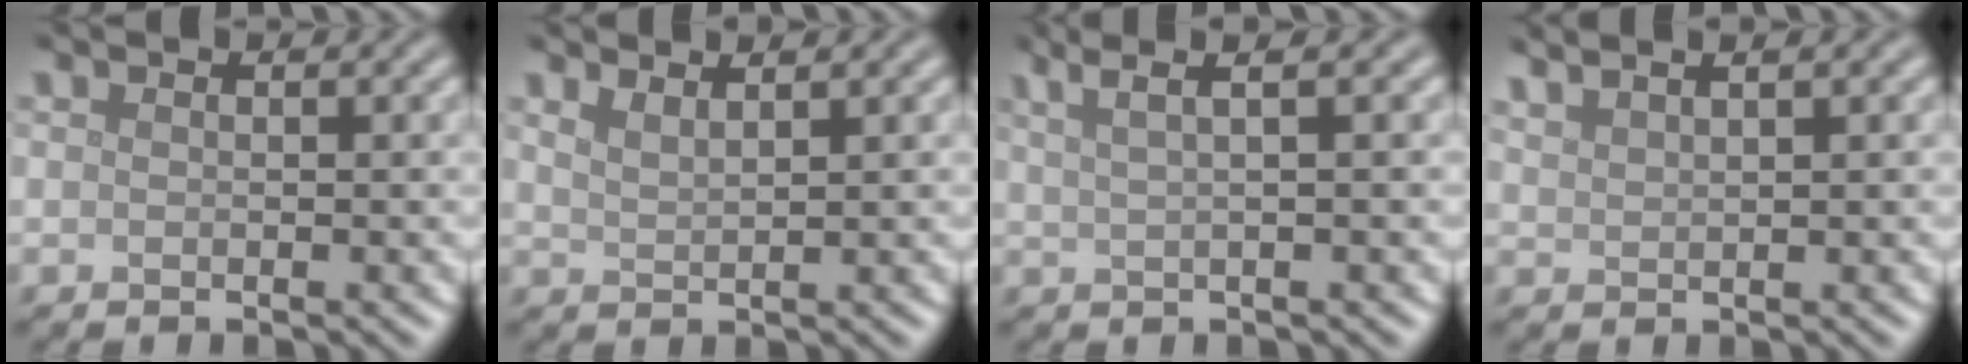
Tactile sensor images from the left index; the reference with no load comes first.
{"total": 1.9, "force": [1.5, 0.5, 0.9], "torque": [-0.010, 0.005, 0.022]}
{"total": 5.0, "force": [3.2, 1.5, 3.5], "torque": [-0.047, 0.022, 0.022]}
{"total": 3.8, "force": [2.8, 1.2, 2.1], "torque": [-0.014, 0.023, 0.023]}